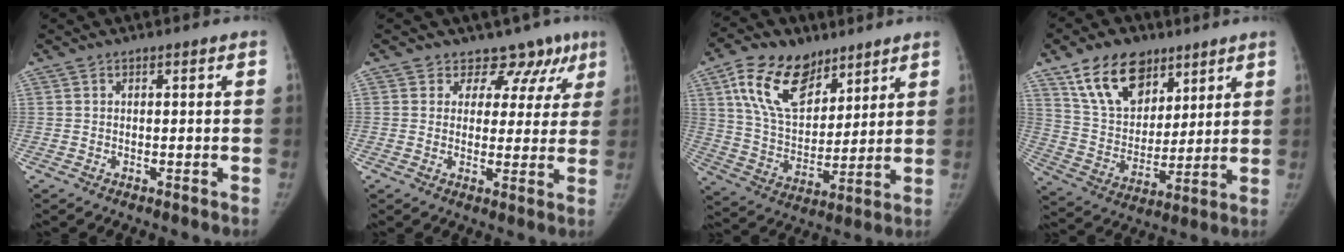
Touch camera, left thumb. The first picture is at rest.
{"total": 9.0, "force": [6.4, 6.2, 1.0], "torque": [0.041, -0.023, 0.060]}
{"total": 16.9, "force": [9.5, 10.2, 9.5], "torque": [-0.138, -0.033, 0.182]}
{"total": 15.8, "force": [9.7, 10.1, 7.5], "torque": [-0.096, -0.039, 0.181]}